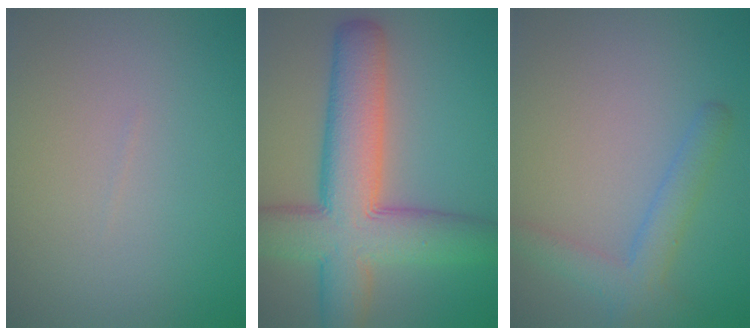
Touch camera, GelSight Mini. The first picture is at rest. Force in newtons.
{"total": 10.5, "press": 10.5, "slide": 0.5}
{"total": 2.7, "press": 2.7, "slide": 0.1}